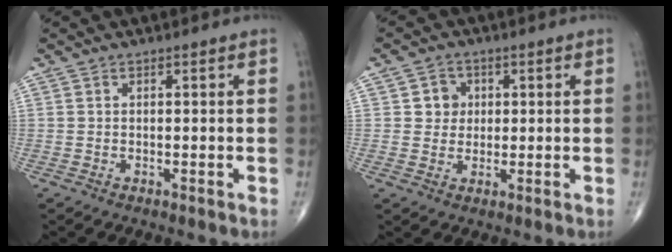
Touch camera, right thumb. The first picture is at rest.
{"total": 4.1, "force": [0.8, 3.8, 1.3], "torque": [0.005, 0.003, 0.008]}